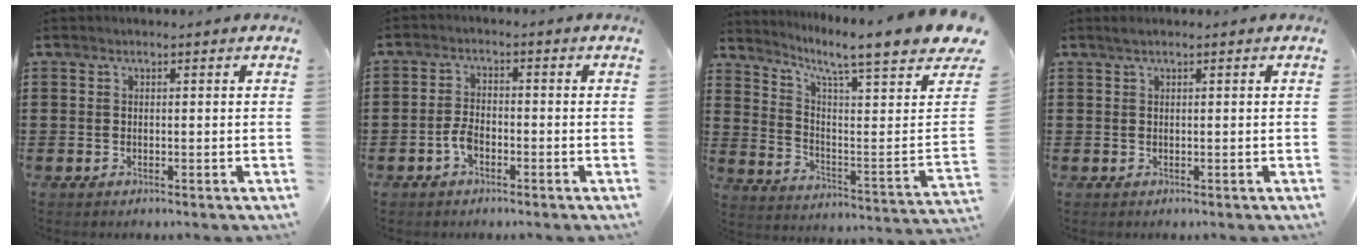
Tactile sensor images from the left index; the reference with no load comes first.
{"total": 3.2, "force": [-1.4, 1.6, 2.3], "torque": [-0.065, -0.002, -0.033]}
{"total": 7.1, "force": [5.8, -0.4, 4.1], "torque": [-0.094, -0.062, 0.086]}
{"total": 0.6, "force": [0.4, 0.0, 0.5], "torque": [-0.008, 0.001, 0.008]}